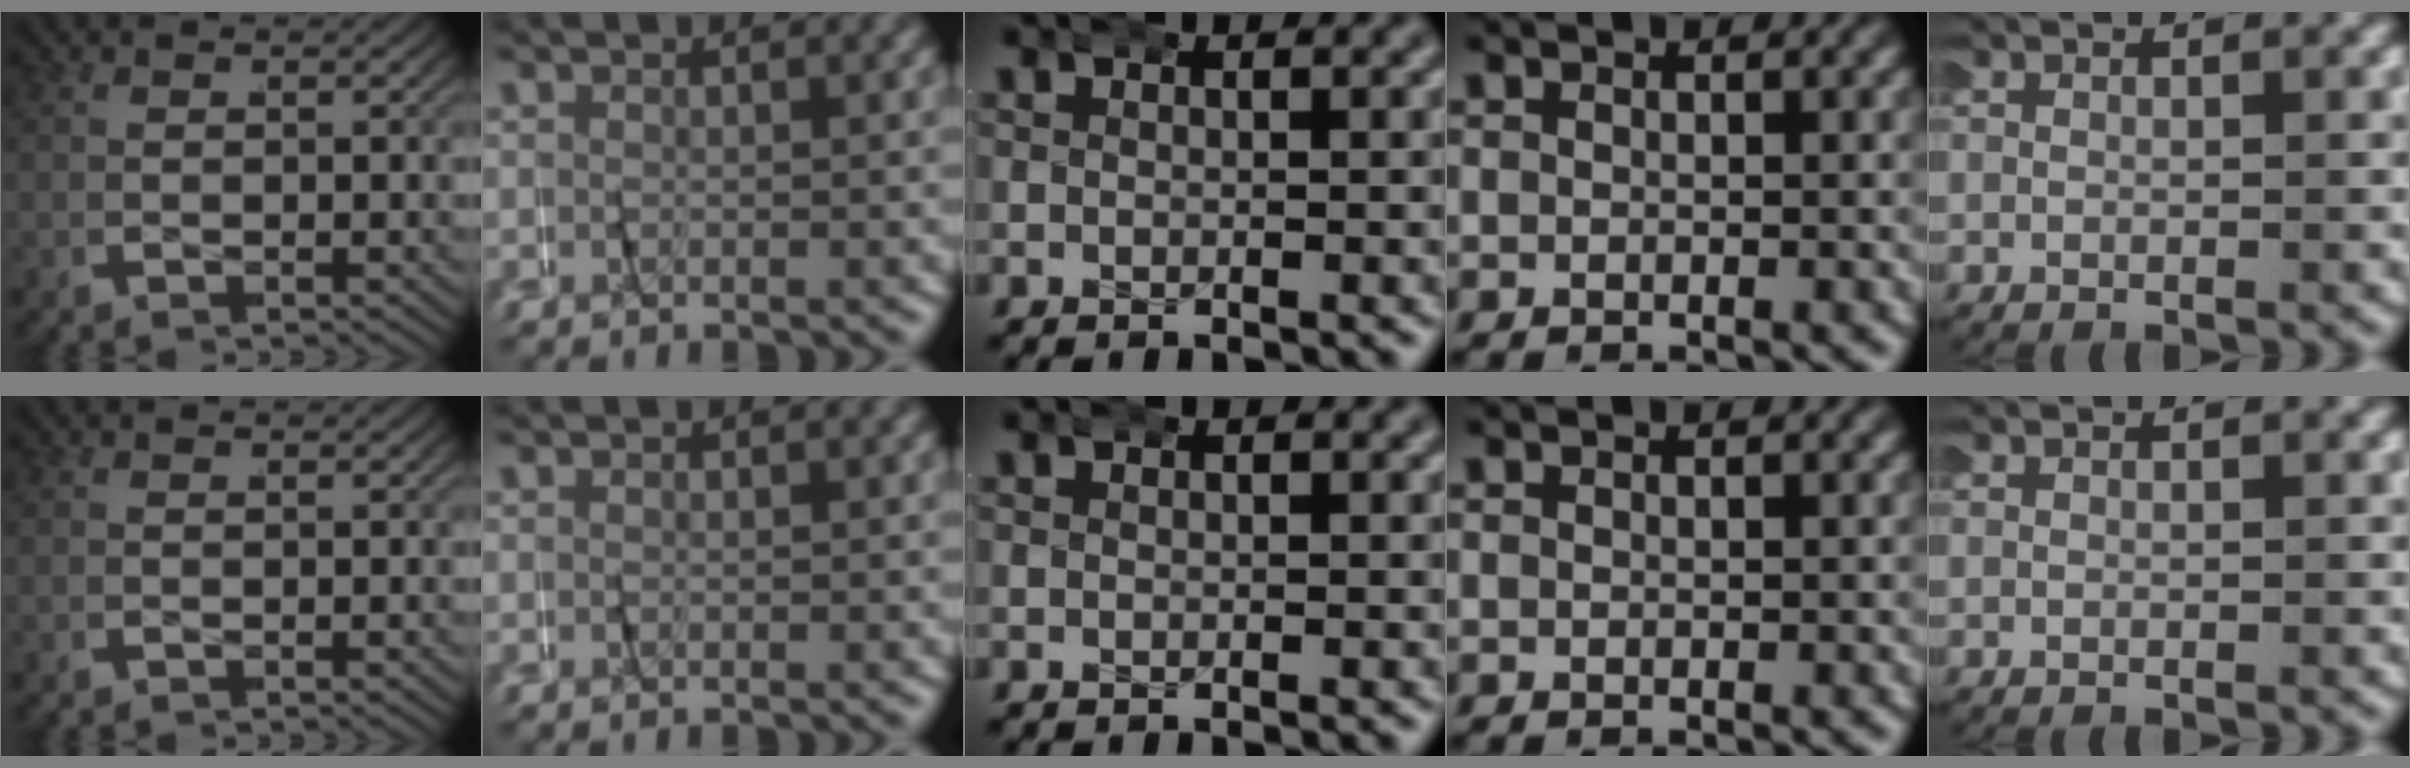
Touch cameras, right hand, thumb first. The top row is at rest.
{}